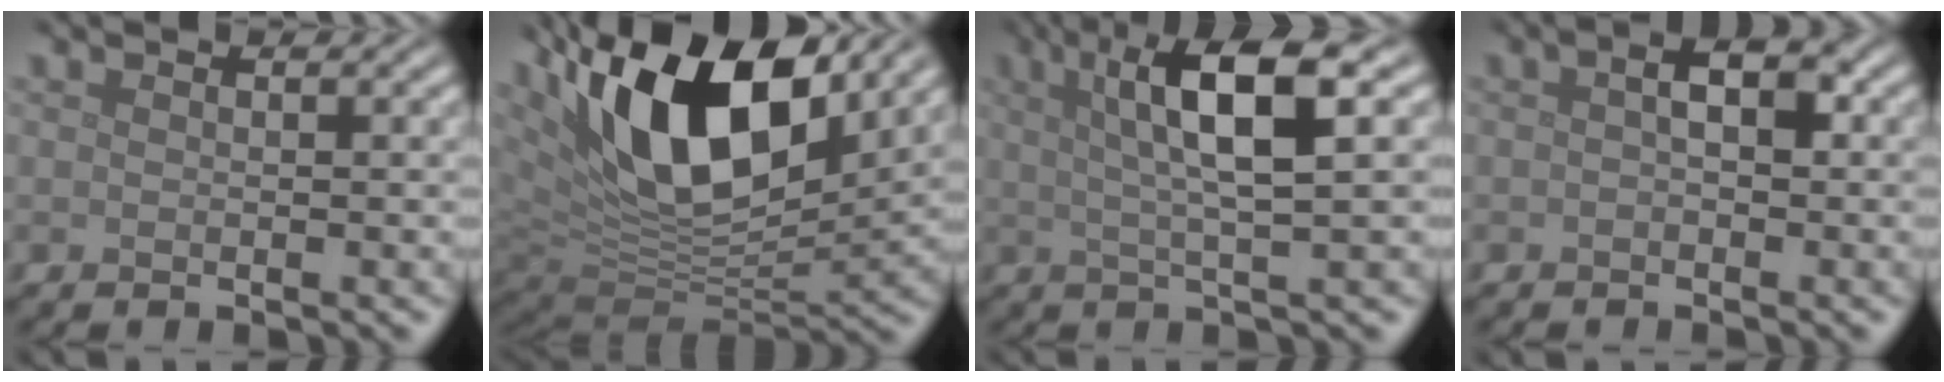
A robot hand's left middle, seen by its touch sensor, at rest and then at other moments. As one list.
[{"total": 14.6, "force": [6.8, 6.5, 11.2], "torque": [-0.194, 0.013, 0.116]}, {"total": 7.9, "force": [2.6, 1.7, 7.3], "torque": [-0.098, 0.017, 0.036]}, {"total": 2.2, "force": [0.1, 1.0, 2.0], "torque": [-0.029, 0.007, -0.003]}]